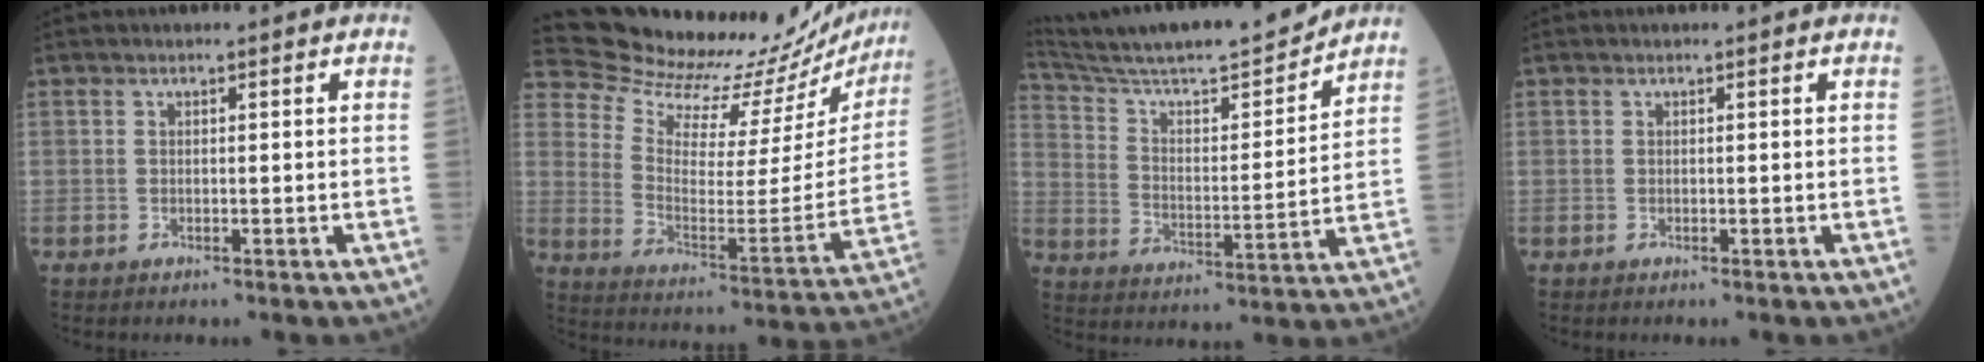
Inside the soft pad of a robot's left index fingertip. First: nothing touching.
{"total": 23.9, "force": [23.2, 3.9, 4.4], "torque": [-0.086, -0.106, 0.309]}
{"total": 20.2, "force": [18.7, 0.6, 7.7], "torque": [-0.143, -0.013, 0.298]}
{"total": 0.0}